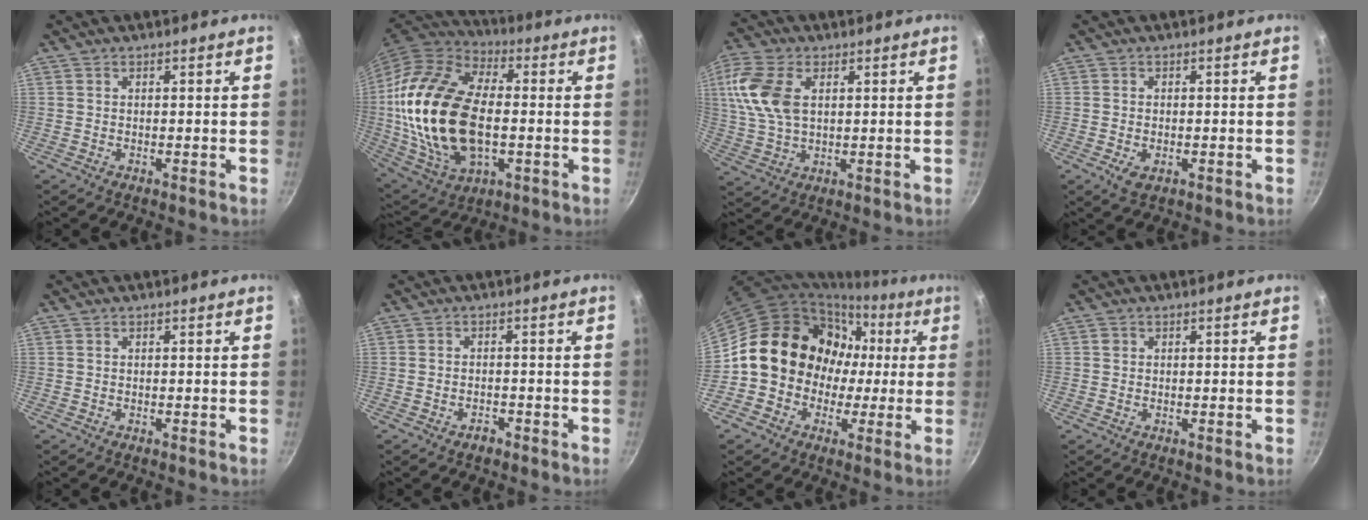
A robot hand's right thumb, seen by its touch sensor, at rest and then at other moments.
{"total": 26.5, "force": [-0.8, 15.7, 21.3], "torque": [-0.413, 0.016, -0.009]}
{"total": 11.6, "force": [2.9, 7.0, 8.8], "torque": [-0.179, 0.000, 0.053]}
{"total": 3.1, "force": [-1.0, 1.9, 2.2], "torque": [-0.041, -0.007, -0.016]}
{"total": 0.0}
{"total": 1.8, "force": [-1.3, 1.0, 0.7], "torque": [-0.007, 0.015, -0.017]}
{"total": 14.7, "force": [0.0, 13.2, 6.3], "torque": [-0.043, 0.041, -0.006]}
{"total": 0.8, "force": [0.2, 0.7, 0.2], "torque": [-0.002, 0.003, 0.001]}